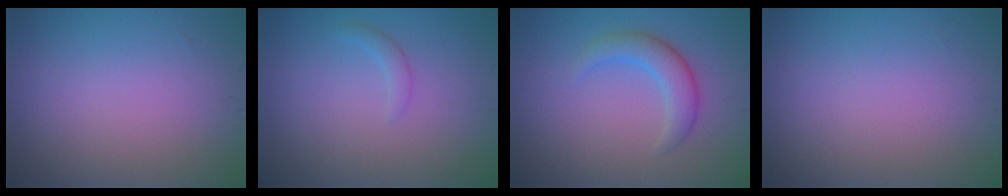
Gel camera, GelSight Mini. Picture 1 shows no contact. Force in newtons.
{"total": 1.0, "press": 0.9, "slide": 0.2}
{"total": 3.0, "press": 3.0, "slide": 0.1}
{"total": 0.0}